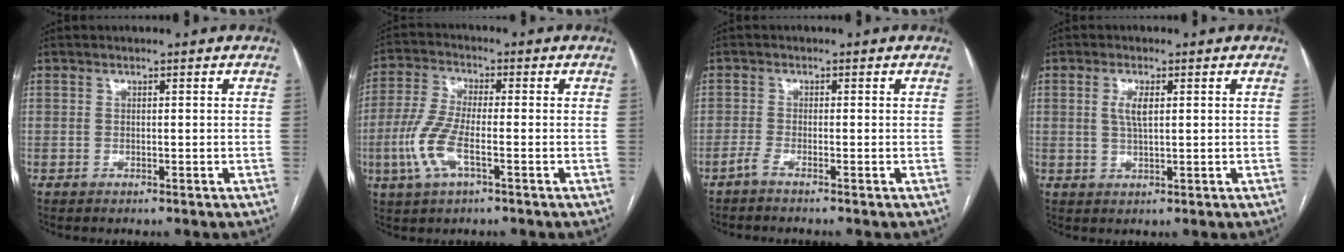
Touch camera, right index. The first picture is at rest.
{"total": 8.3, "force": [-2.7, 2.3, 7.5], "torque": [-0.177, -0.003, -0.056]}
{"total": 1.6, "force": [-1.3, -0.5, 0.8], "torque": [-0.017, 0.002, -0.029]}
{"total": 3.2, "force": [0.8, 0.8, 3.0], "torque": [-0.061, 0.000, 0.016]}